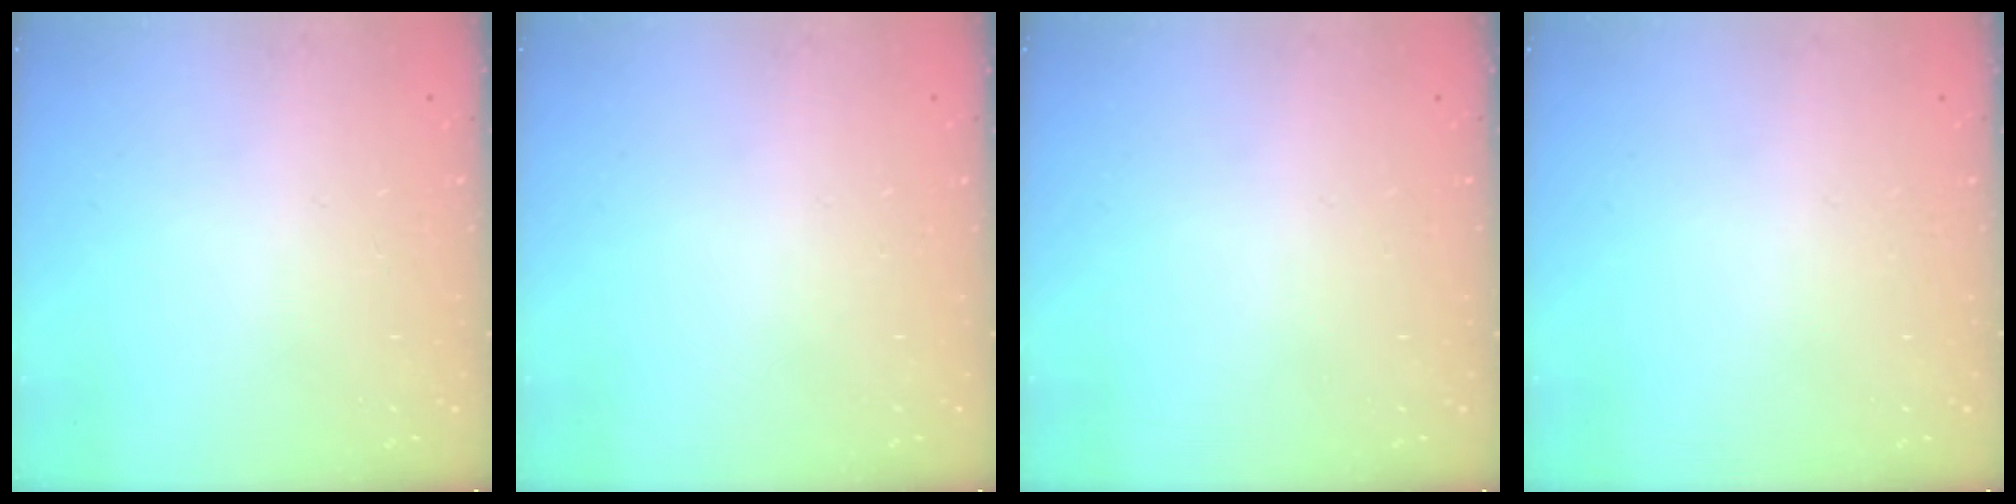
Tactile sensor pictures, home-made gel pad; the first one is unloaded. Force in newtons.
{"total": 0.0}
{"total": 0.0}
{"total": 0.0}